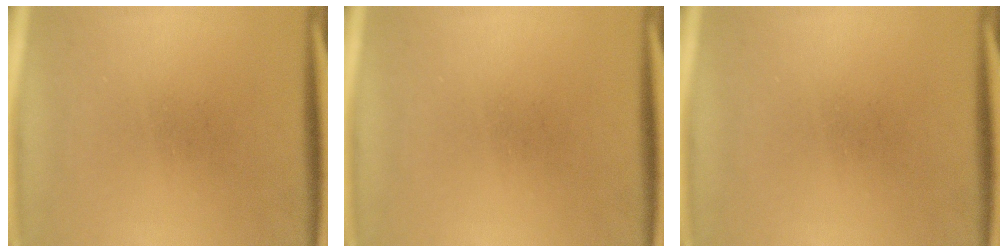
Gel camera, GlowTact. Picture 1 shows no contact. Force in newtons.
{"total": 0.0}
{"total": 0.0}